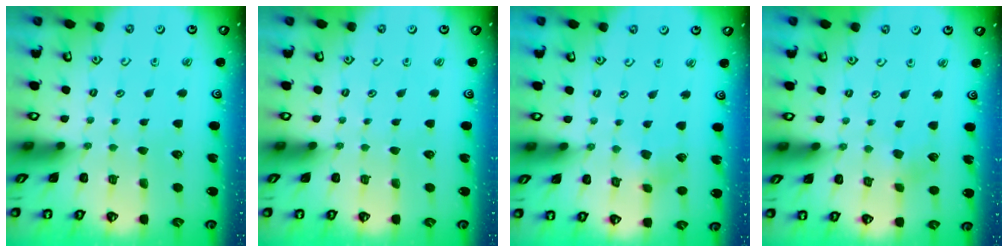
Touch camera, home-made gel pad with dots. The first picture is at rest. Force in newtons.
{"total": 0.0}
{"total": 2.8, "press": 2.7, "slide": 0.4}
{"total": 2.4, "press": 2.3, "slide": 0.4}